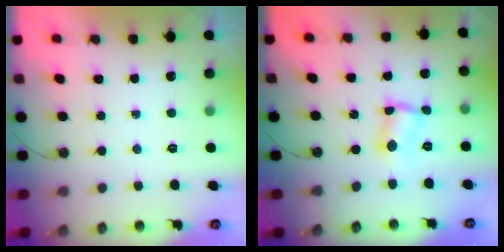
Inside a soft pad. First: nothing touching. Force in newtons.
{"total": 2.3, "press": 2.2, "slide": 0.6}